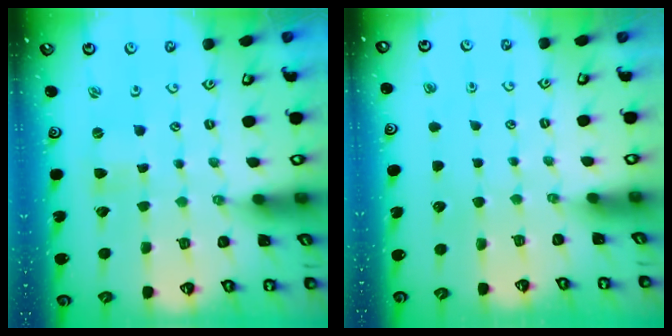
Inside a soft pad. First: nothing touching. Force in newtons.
{"total": 0.0}